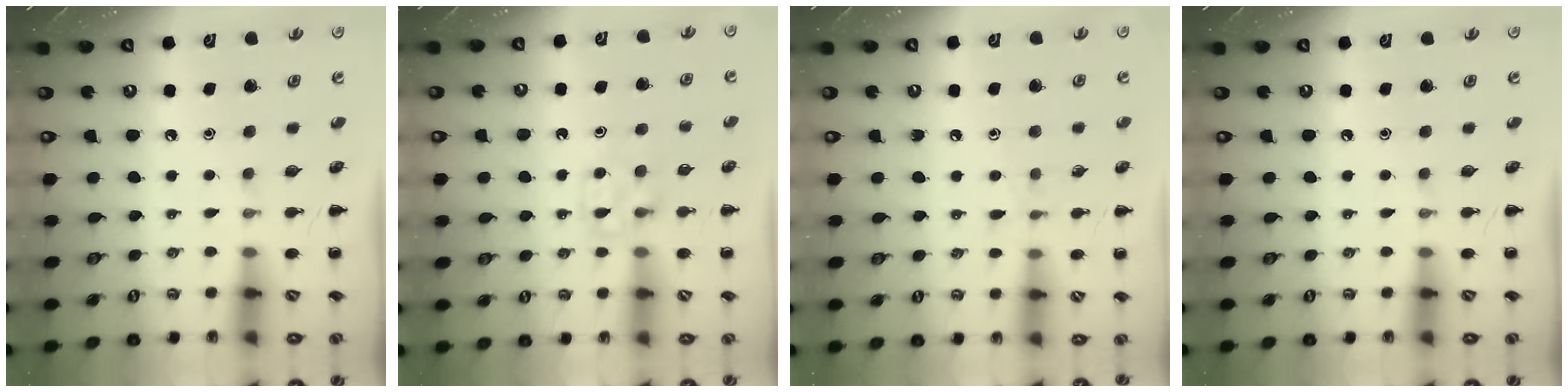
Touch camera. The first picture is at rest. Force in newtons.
{"total": 6.3, "press": 6.1, "slide": 1.6}
{"total": 6.2, "press": 5.9, "slide": 2.1}
{"total": 0.0}